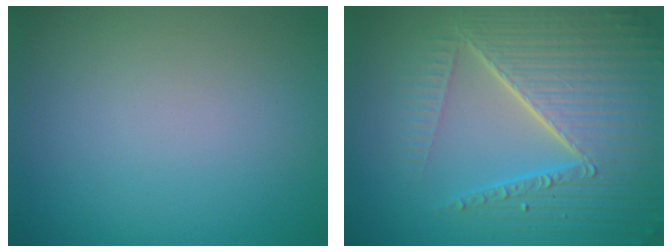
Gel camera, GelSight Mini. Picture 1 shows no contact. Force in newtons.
{"total": 9.3, "press": 6.1, "slide": 6.9}